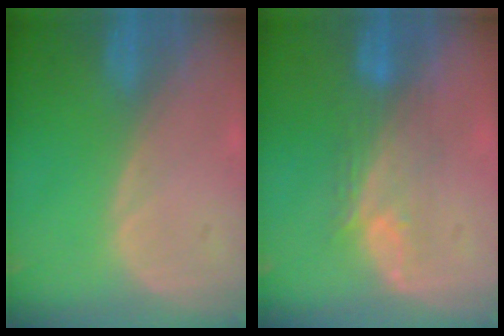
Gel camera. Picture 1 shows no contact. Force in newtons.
{"total": 4.9, "press": 4.7, "slide": 1.6}